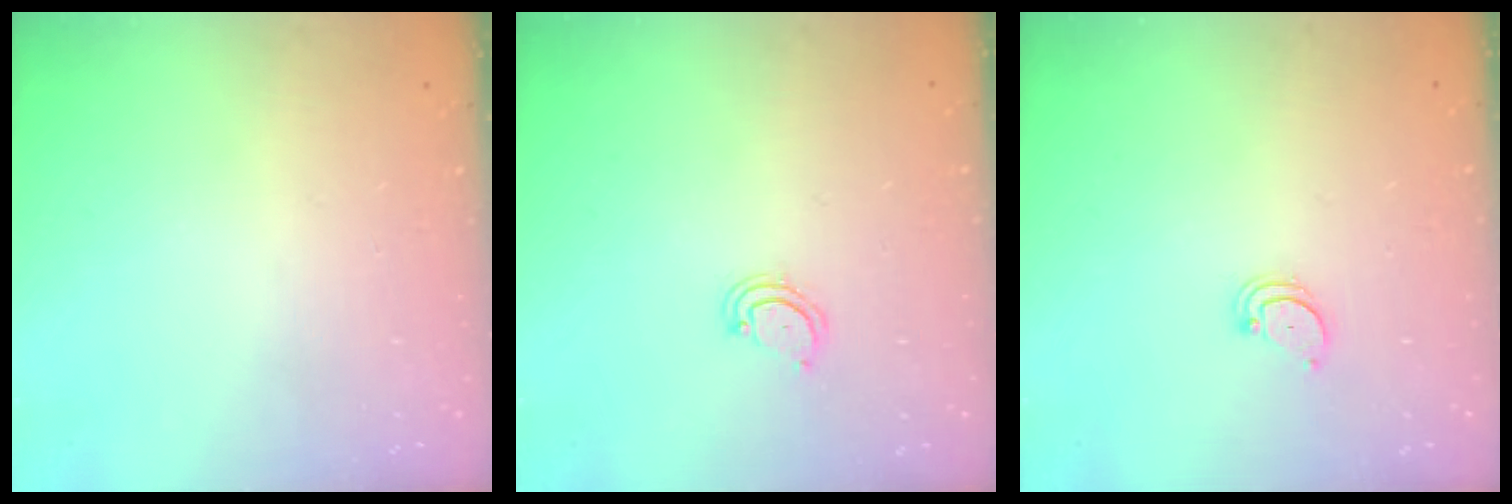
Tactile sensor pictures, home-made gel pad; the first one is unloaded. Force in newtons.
{"total": 3.9, "press": 3.9, "slide": 0.4}
{"total": 1.8, "press": 1.8, "slide": 0.2}